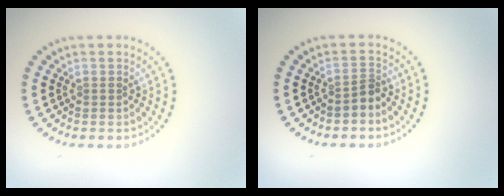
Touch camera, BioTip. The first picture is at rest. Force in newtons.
{"total": 1.3, "press": 0.8, "slide": 1.0}